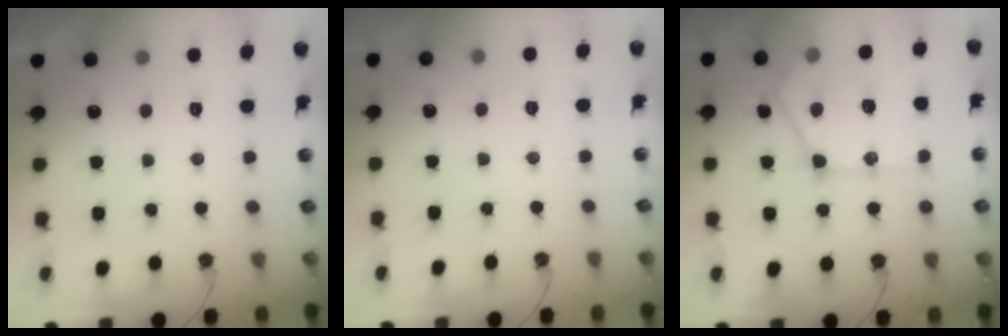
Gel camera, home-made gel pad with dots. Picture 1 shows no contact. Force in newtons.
{"total": 2.0, "press": 2.0, "slide": 0.4}
{"total": 18.7, "press": 18.7, "slide": 0.9}